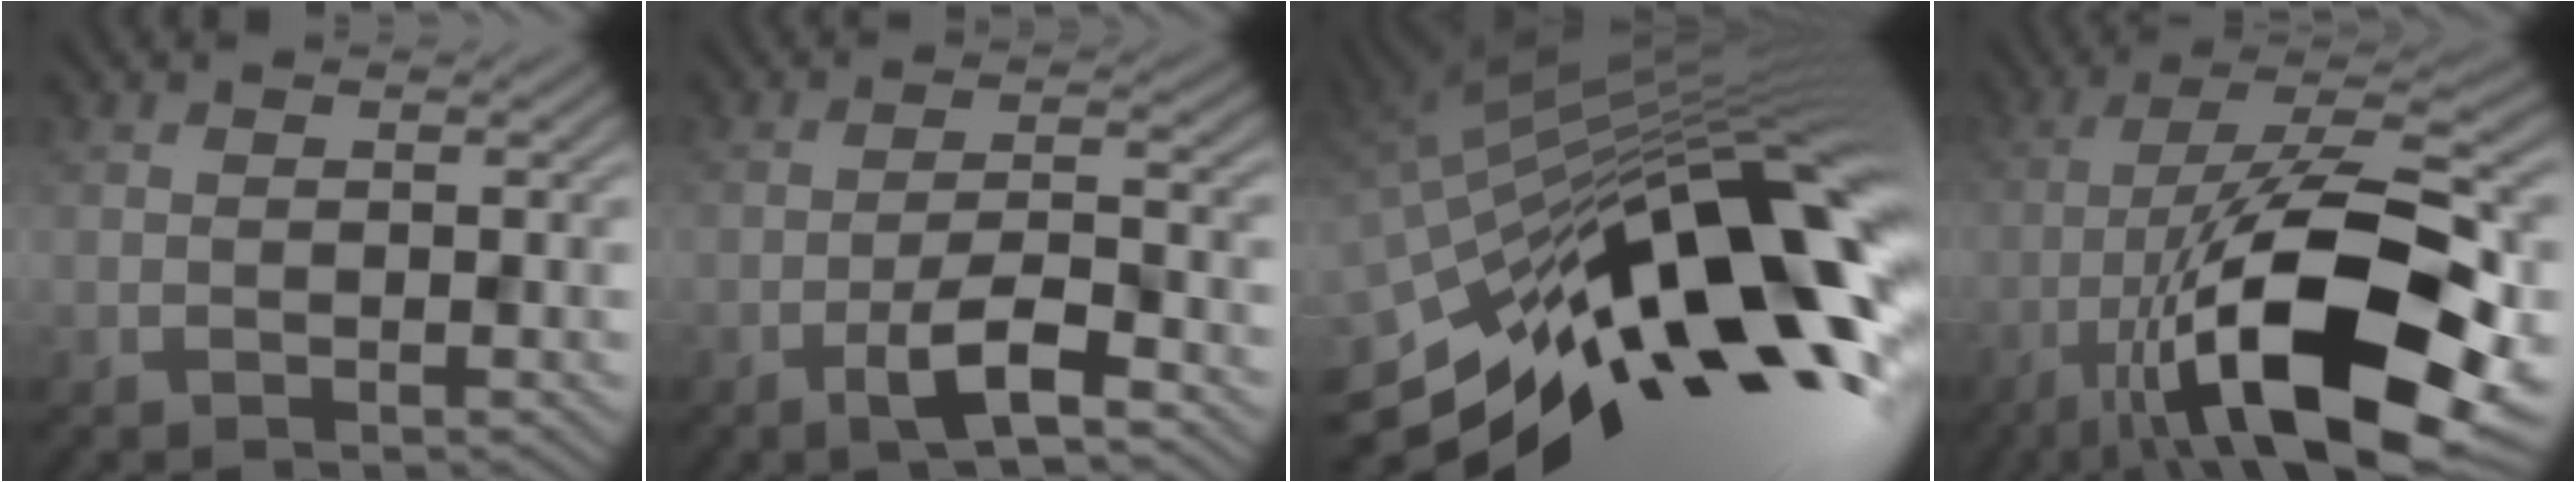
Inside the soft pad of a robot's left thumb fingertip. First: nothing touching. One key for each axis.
{"total": 5.9, "fx": -3.5, "fy": 1.2, "fz": 4.6, "tx": -0.083, "ty": 0.009, "tz": -0.067}
{"total": 19.6, "fx": -5.1, "fy": 6.9, "fz": 17.6, "tx": -0.297, "ty": -0.008, "tz": -0.107}
{"total": 18.7, "fx": -7.5, "fy": 6.3, "fz": 15.9, "tx": -0.275, "ty": -0.003, "tz": -0.131}